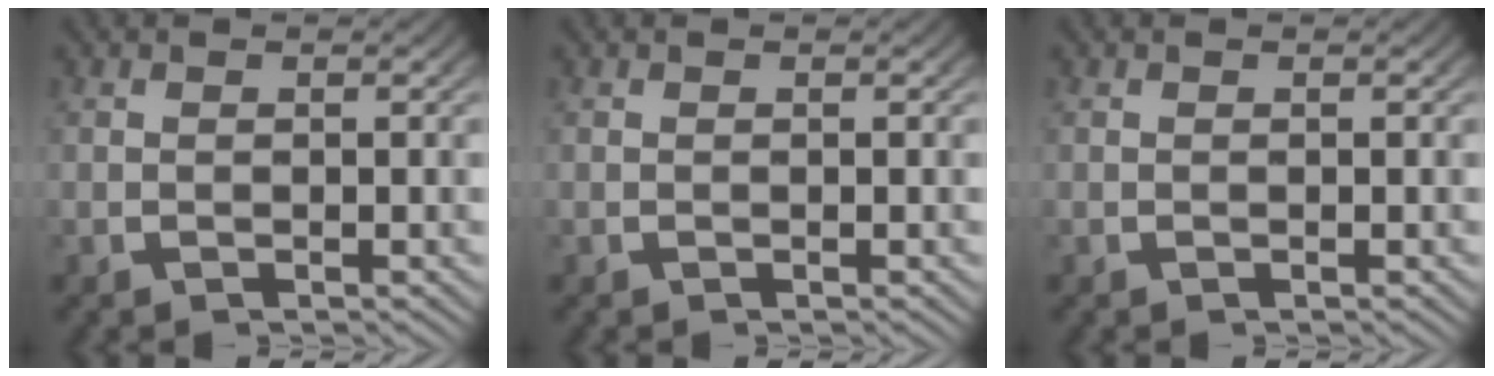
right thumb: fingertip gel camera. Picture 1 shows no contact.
{"total": 0.0}
{"total": 0.0}